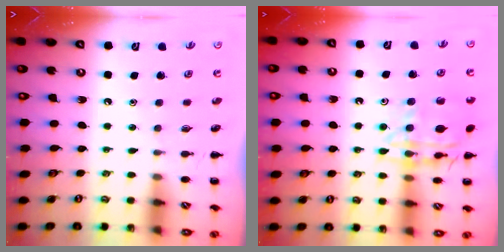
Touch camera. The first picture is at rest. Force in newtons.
{"total": 15.9, "press": 15.9, "slide": 1.1}